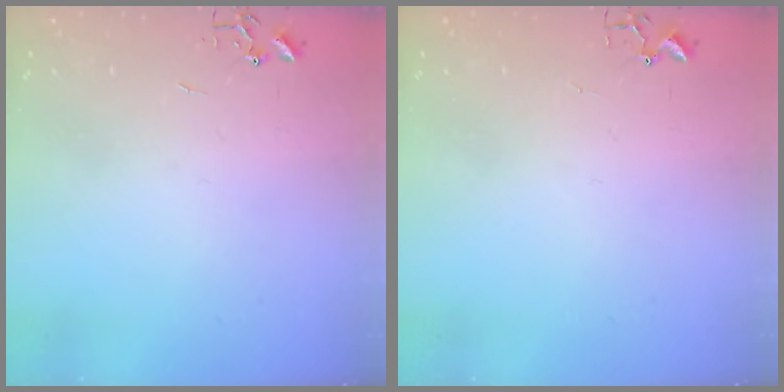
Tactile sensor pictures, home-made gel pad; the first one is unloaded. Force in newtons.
{"total": 3.0, "press": 2.9, "slide": 0.4}